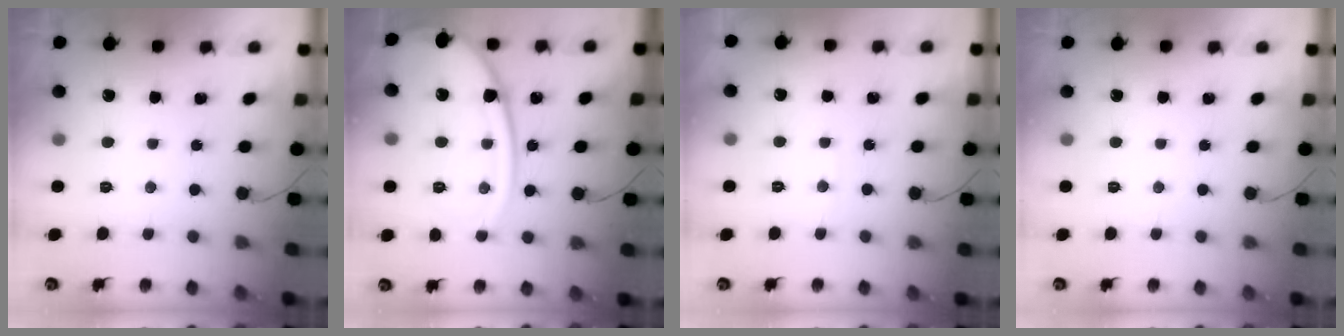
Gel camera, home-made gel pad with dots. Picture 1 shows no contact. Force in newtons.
{"total": 16.6, "press": 16.5, "slide": 1.8}
{"total": 2.5, "press": 2.5, "slide": 0.3}
{"total": 0.0}